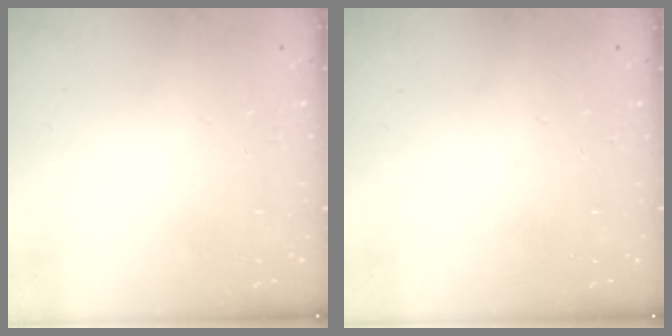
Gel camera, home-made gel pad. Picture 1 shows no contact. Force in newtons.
{"total": 0.0}